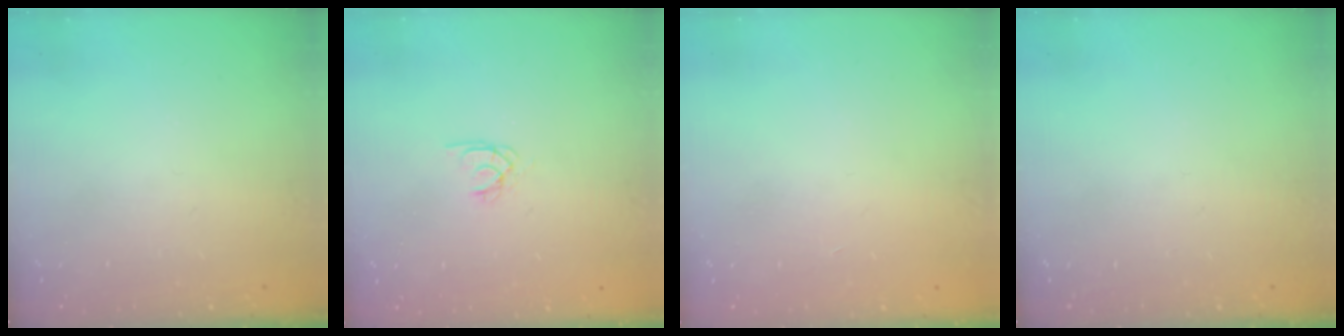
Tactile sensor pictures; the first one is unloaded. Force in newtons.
{"total": 1.9, "press": 1.9, "slide": 0.2}
{"total": 0.9, "press": 0.8, "slide": 0.2}
{"total": 0.0}